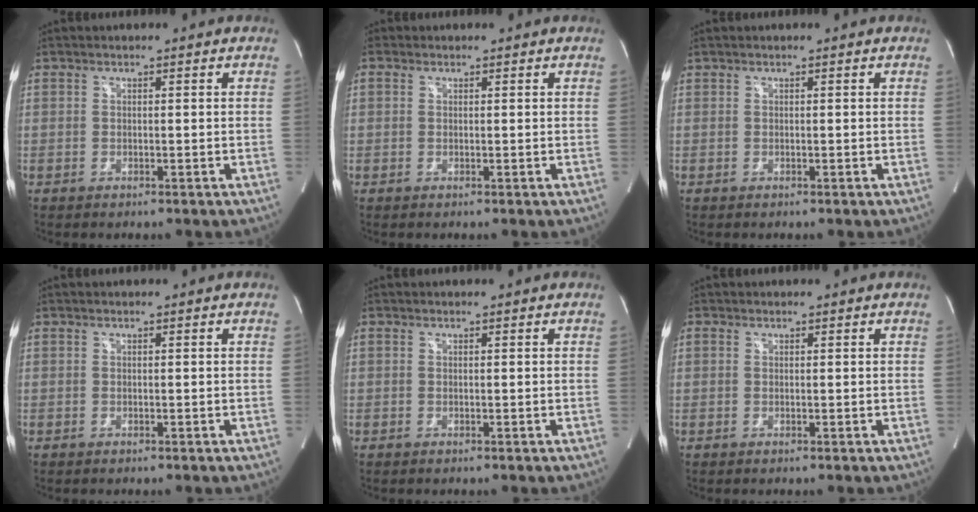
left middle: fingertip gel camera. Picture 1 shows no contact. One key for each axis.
{"total": 1.0, "fx": 0.4, "fy": 0.9, "fz": 0.2, "tx": 0.000, "ty": 0.008, "tz": 0.004}
{"total": 0.0}
{"total": 0.0}
{"total": 0.0}
{"total": 0.5, "fx": 0.2, "fy": 0.4, "fz": 0.2, "tx": -0.004, "ty": 0.001, "tz": 0.002}